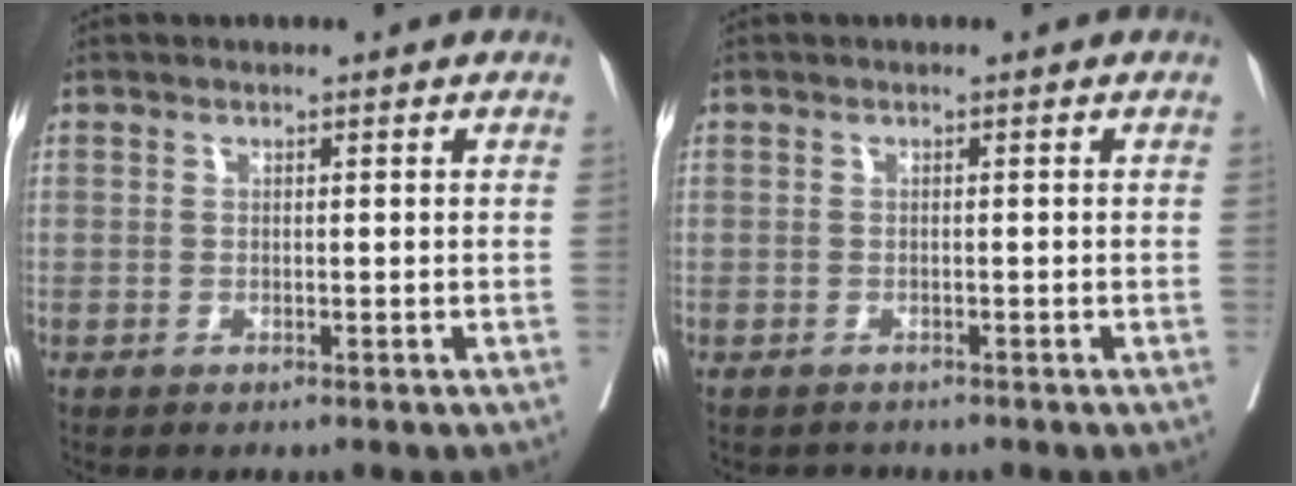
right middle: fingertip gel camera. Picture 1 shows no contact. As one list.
[{"total": 1.1, "force": [-1.0, 0.4, -0.2], "torque": [-0.002, -0.003, -0.017]}]